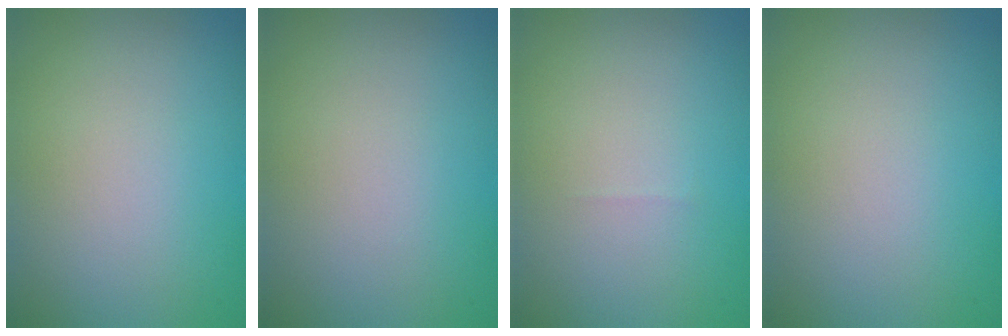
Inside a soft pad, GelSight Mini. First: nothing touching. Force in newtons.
{"total": 0.0}
{"total": 0.0}
{"total": 0.0}